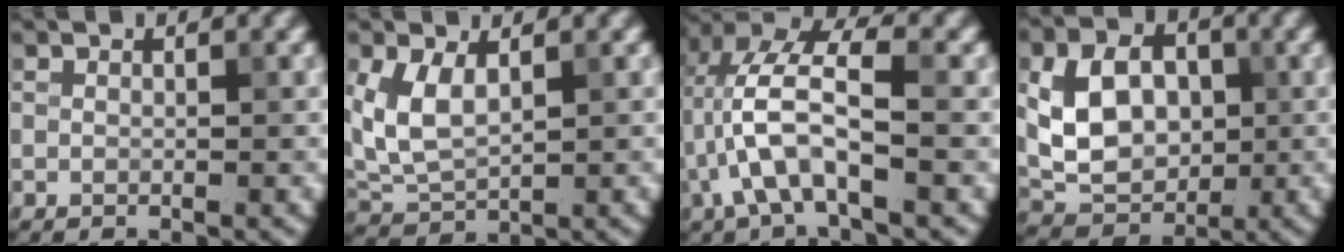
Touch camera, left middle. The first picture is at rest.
{"total": 4.4, "force": [1.3, 2.5, 3.4], "torque": [-0.082, 0.001, 0.030]}
{"total": 6.8, "force": [-1.3, 2.7, 6.2], "torque": [-0.132, 0.020, -0.029]}
{"total": 7.3, "force": [0.4, 5.3, 5.0], "torque": [-0.094, 0.002, 0.006]}